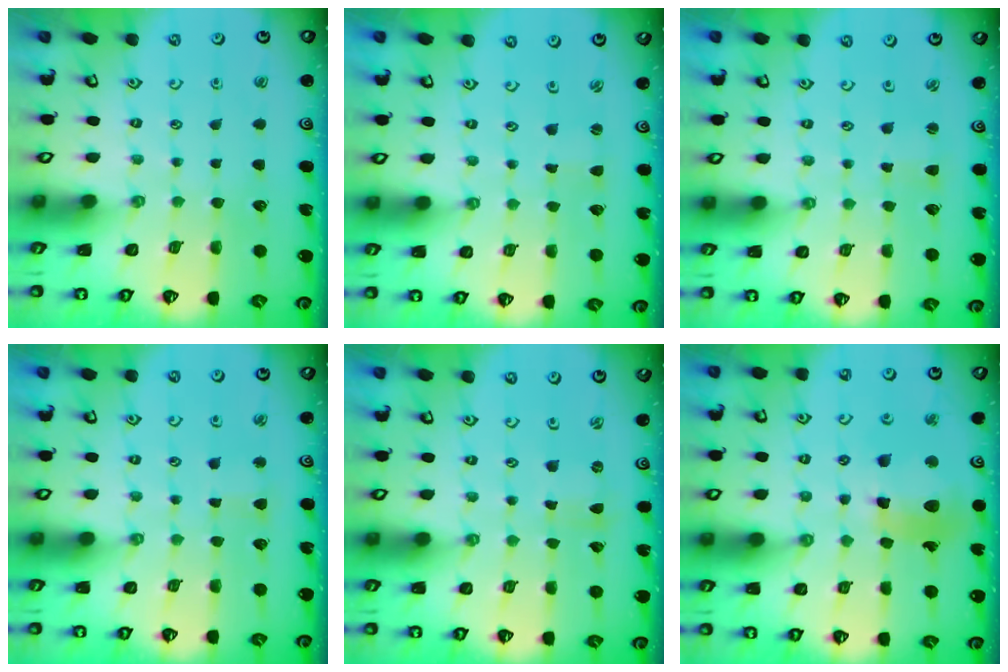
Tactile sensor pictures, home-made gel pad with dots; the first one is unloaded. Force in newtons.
{"total": 0.0}
{"total": 2.1, "press": 2.1, "slide": 0.3}
{"total": 2.5, "press": 2.5, "slide": 0.3}
{"total": 0.0}
{"total": 15.4, "press": 15.3, "slide": 1.9}